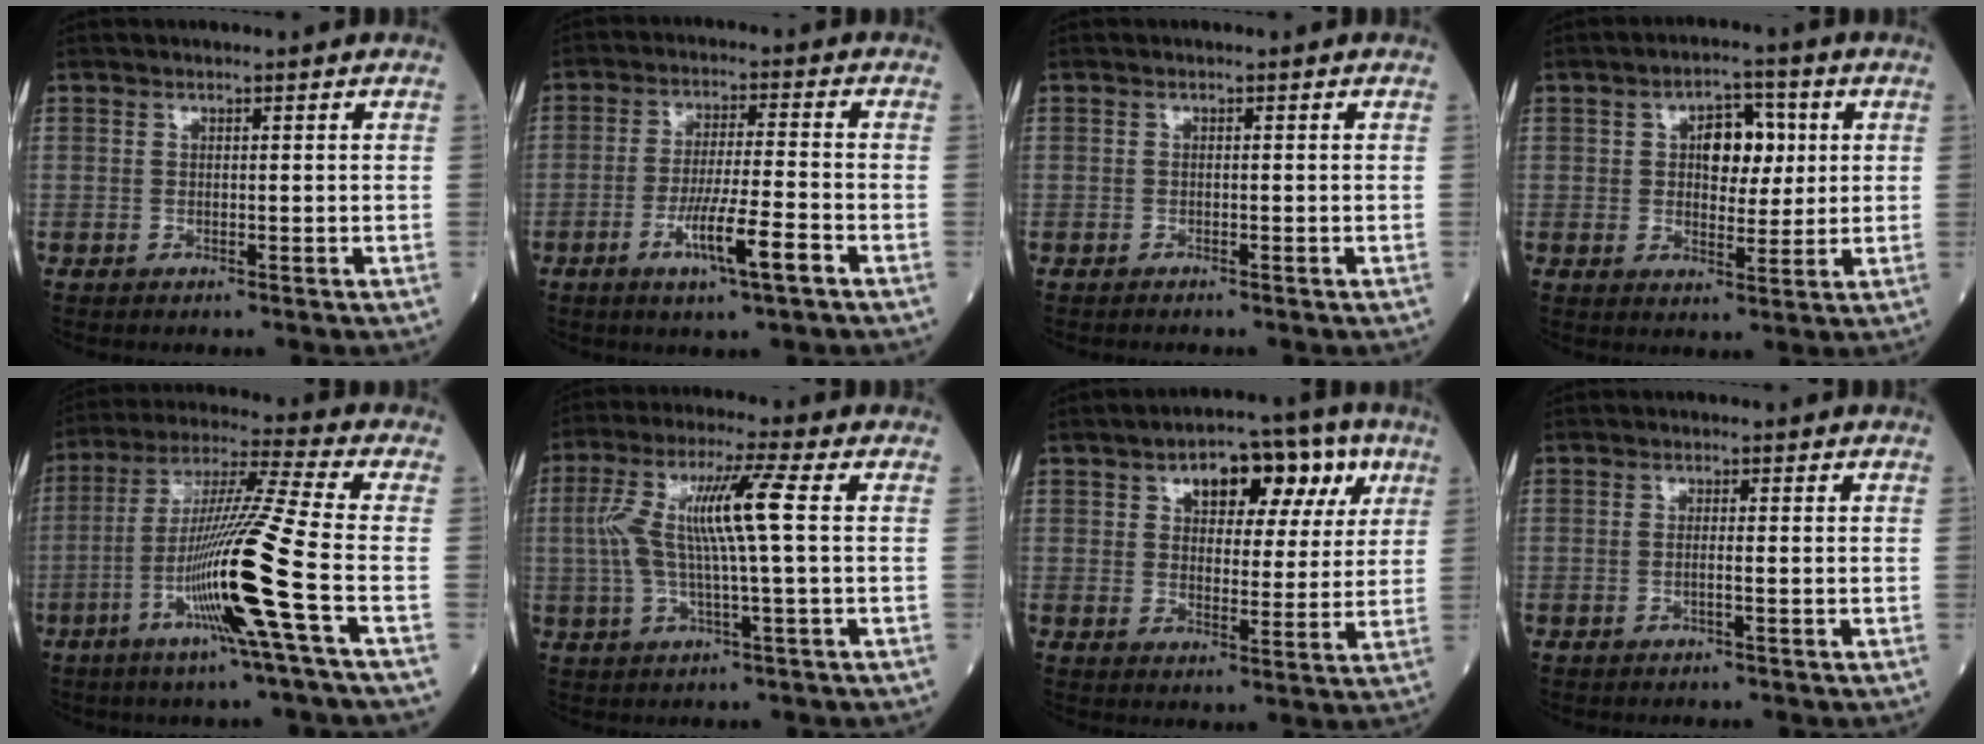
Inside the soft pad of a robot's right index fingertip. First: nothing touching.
{"total": 8.0, "force": [-3.7, -0.1, 7.0], "torque": [-0.130, -0.010, -0.063]}
{"total": 0.8, "force": [-0.8, -0.1, 0.1], "torque": [-0.005, 0.000, -0.014]}
{"total": 6.6, "force": [1.5, 3.7, 5.3], "torque": [-0.074, 0.018, 0.025]}
{"total": 15.5, "force": [-4.9, -2.6, 14.5], "torque": [-0.276, -0.013, -0.096]}
{"total": 9.7, "force": [0.9, -0.3, 9.6], "torque": [-0.195, 0.017, 0.018]}
{"total": 11.6, "force": [5.4, 5.8, 8.5], "torque": [-0.106, 0.037, 0.075]}
{"total": 0.8, "force": [-0.2, -0.2, 0.7], "torque": [-0.012, 0.002, -0.003]}